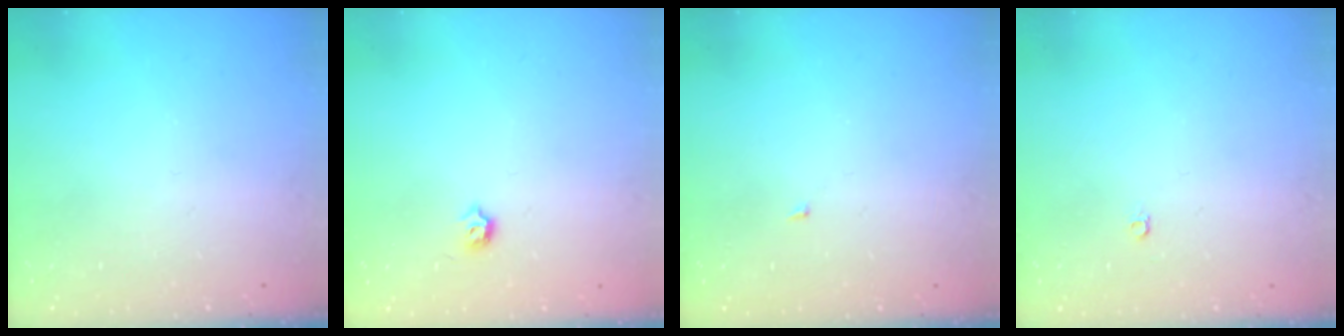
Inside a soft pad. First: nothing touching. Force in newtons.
{"total": 3.4, "press": 3.3, "slide": 0.5}
{"total": 1.4, "press": 1.3, "slide": 0.1}
{"total": 3.2, "press": 3.2, "slide": 0.2}